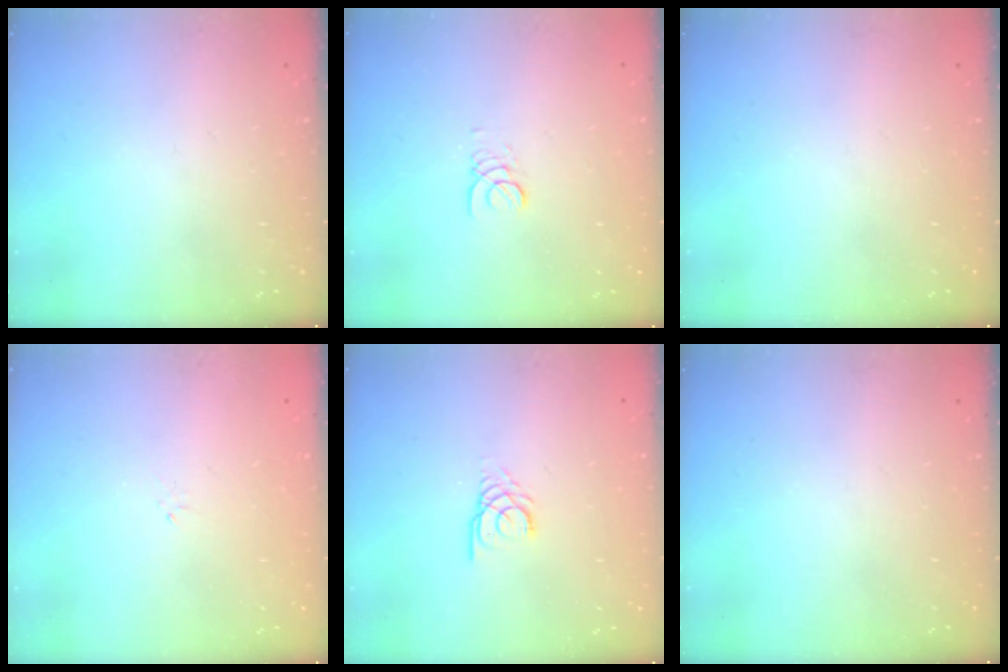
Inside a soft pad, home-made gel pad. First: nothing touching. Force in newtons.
{"total": 1.4, "press": 1.4, "slide": 0.2}
{"total": 0.0}
{"total": 0.0}
{"total": 3.0, "press": 3.0, "slide": 0.4}
{"total": 0.0}